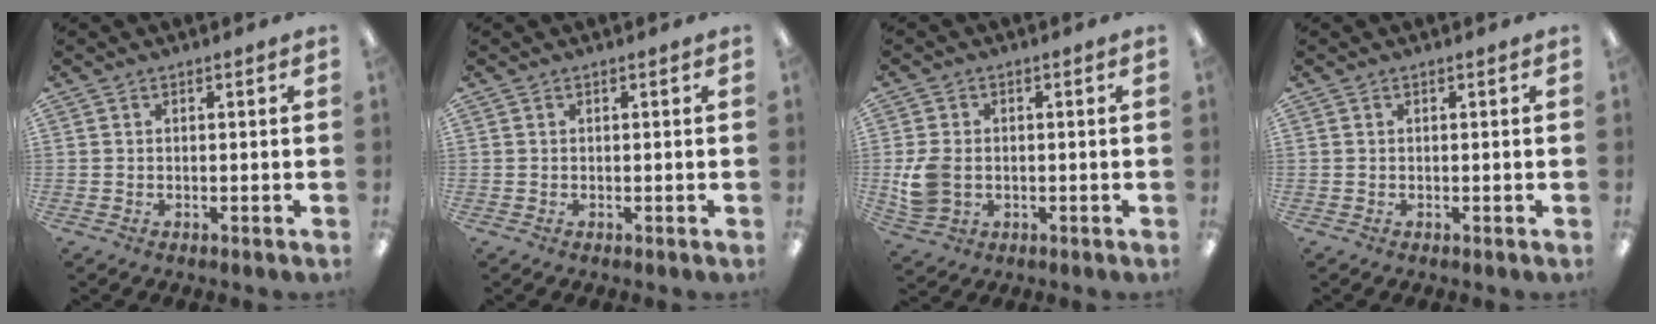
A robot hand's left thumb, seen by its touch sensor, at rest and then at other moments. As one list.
[{"total": 0.0}, {"total": 7.3, "force": [-0.7, 5.9, 4.2], "torque": [-0.085, 0.009, -0.008]}, {"total": 0.0}]